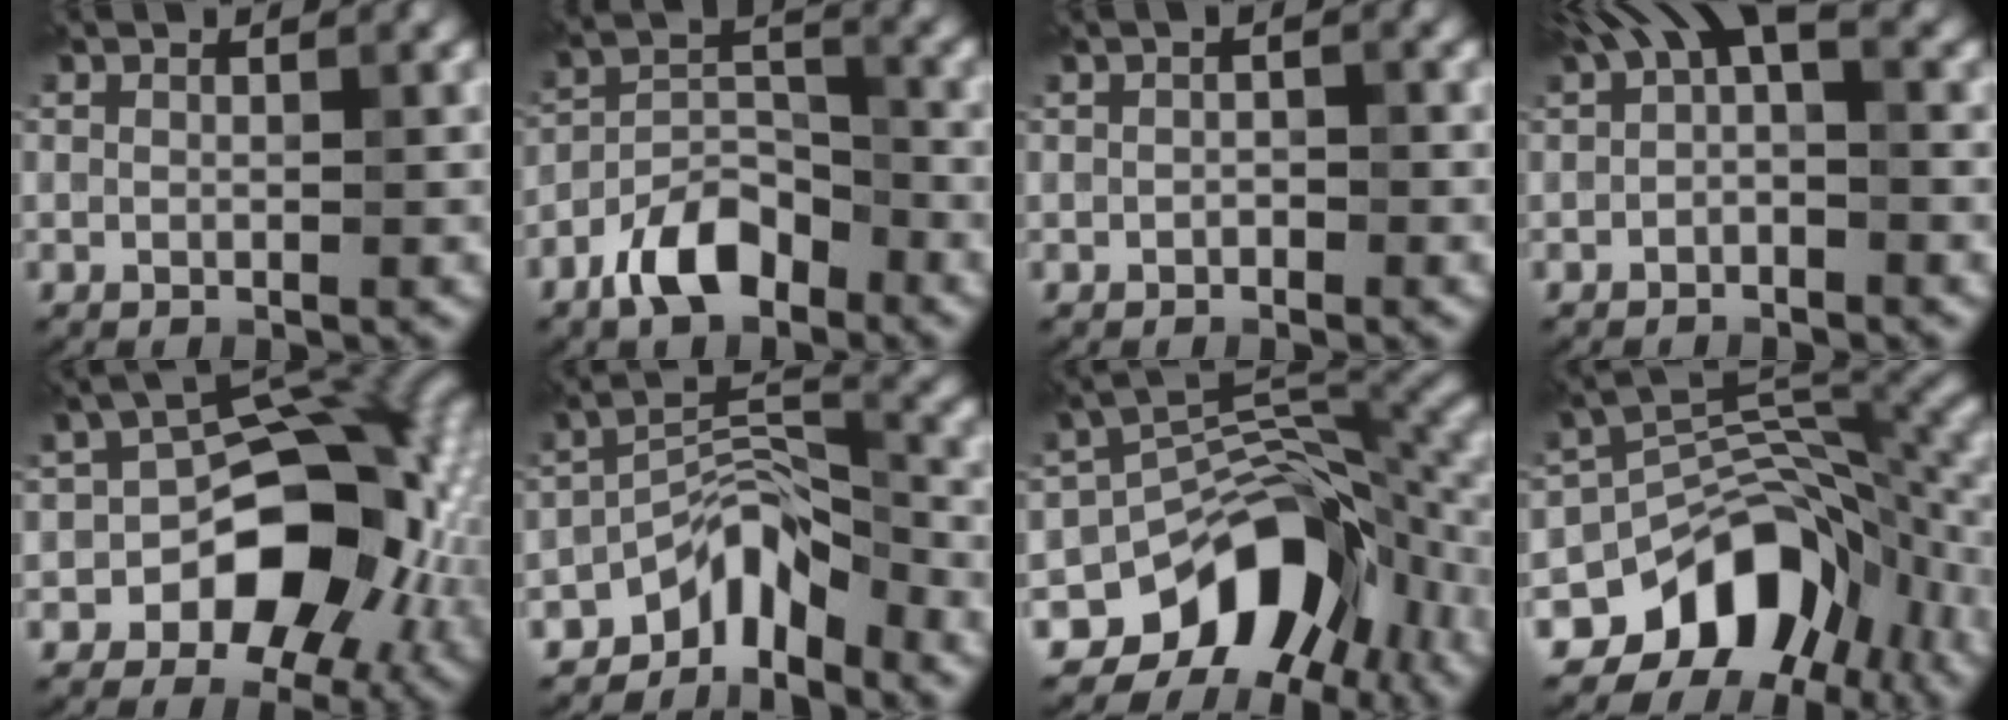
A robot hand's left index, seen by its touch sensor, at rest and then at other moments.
{"total": 5.8, "force": [-3.9, 2.5, 3.5], "torque": [-0.057, 0.012, -0.079]}
{"total": 0.7, "force": [-0.4, 0.3, 0.5], "torque": [-0.012, 0.002, -0.006]}
{"total": 3.8, "force": [0.5, 1.9, 3.2], "torque": [-0.046, 0.019, -0.004]}
{"total": 11.9, "force": [-3.4, 7.5, 8.6], "torque": [-0.098, 0.011, -0.056]}
{"total": 5.6, "force": [-4.1, 2.4, 3.0], "torque": [-0.034, 0.010, -0.083]}
{"total": 11.4, "force": [-6.0, 7.0, 6.6], "torque": [-0.092, -0.001, -0.109]}
{"total": 11.3, "force": [-6.0, 7.2, 6.2], "torque": [-0.089, 0.002, -0.108]}